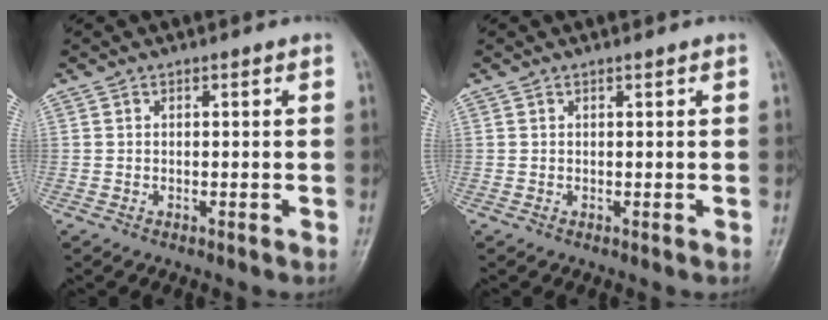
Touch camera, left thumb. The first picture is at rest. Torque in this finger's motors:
{"motor_torque": [0.20, -0.04, 0.20, 0.06, 0.00]}